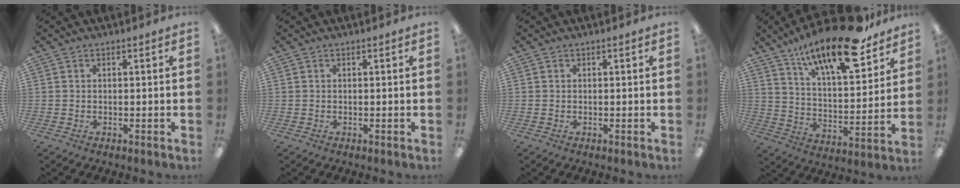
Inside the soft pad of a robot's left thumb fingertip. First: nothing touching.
{"total": 0.0}
{"total": 0.0}
{"total": 19.7, "force": [14.7, 5.7, 11.8], "torque": [-0.190, -0.093, 0.243]}